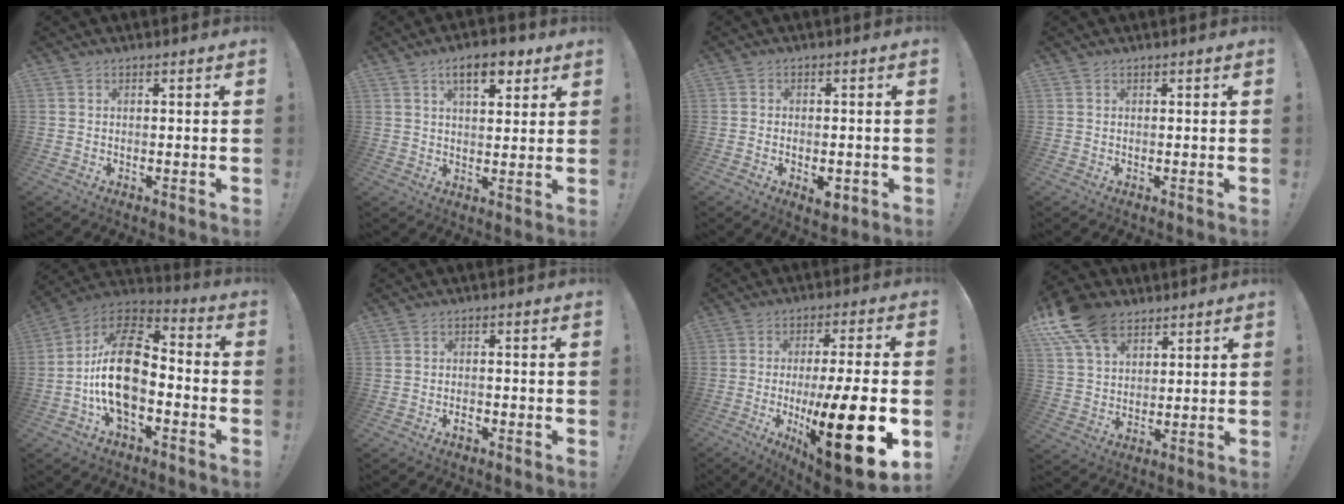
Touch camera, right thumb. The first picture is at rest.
{"total": 8.8, "force": [4.8, 4.0, 6.2], "torque": [-0.087, -0.011, 0.082]}
{"total": 4.4, "force": [-1.8, 2.3, 3.3], "torque": [-0.035, 0.007, -0.025]}
{"total": 0.0}
{"total": 20.1, "force": [-3.3, 11.6, 16.1], "torque": [-0.296, 0.029, -0.052]}
{"total": 1.7, "force": [-1.3, 0.5, 0.9], "torque": [-0.021, 0.005, -0.022]}
{"total": 20.8, "force": [-5.3, 4.2, 19.6], "torque": [-0.322, 0.017, -0.076]}
{"total": 13.8, "force": [8.5, 8.5, 6.8], "torque": [-0.134, -0.038, 0.162]}